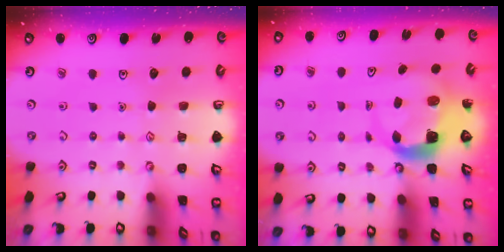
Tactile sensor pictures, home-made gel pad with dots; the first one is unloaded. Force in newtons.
{"total": 5.1, "press": 5.1, "slide": 0.7}